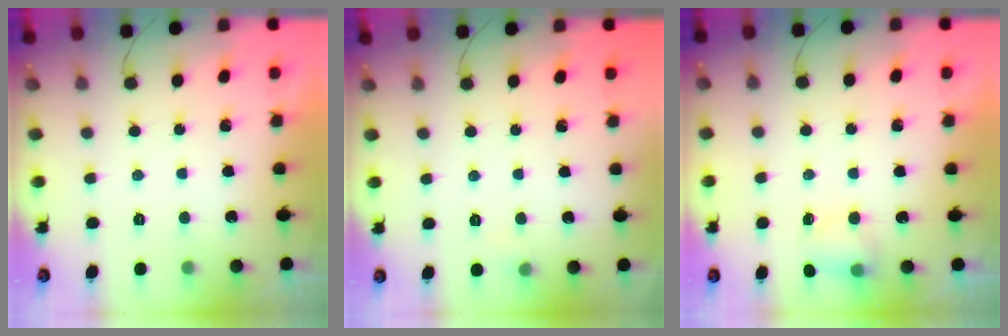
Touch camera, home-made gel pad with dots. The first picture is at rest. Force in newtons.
{"total": 3.5, "press": 3.4, "slide": 1.0}
{"total": 5.7, "press": 5.6, "slide": 1.1}